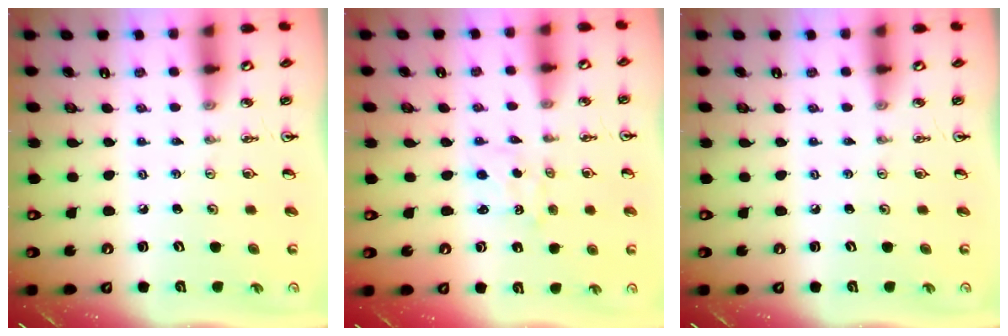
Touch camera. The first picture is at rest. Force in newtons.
{"total": 0.9, "press": 0.7, "slide": 0.6}
{"total": 0.0}